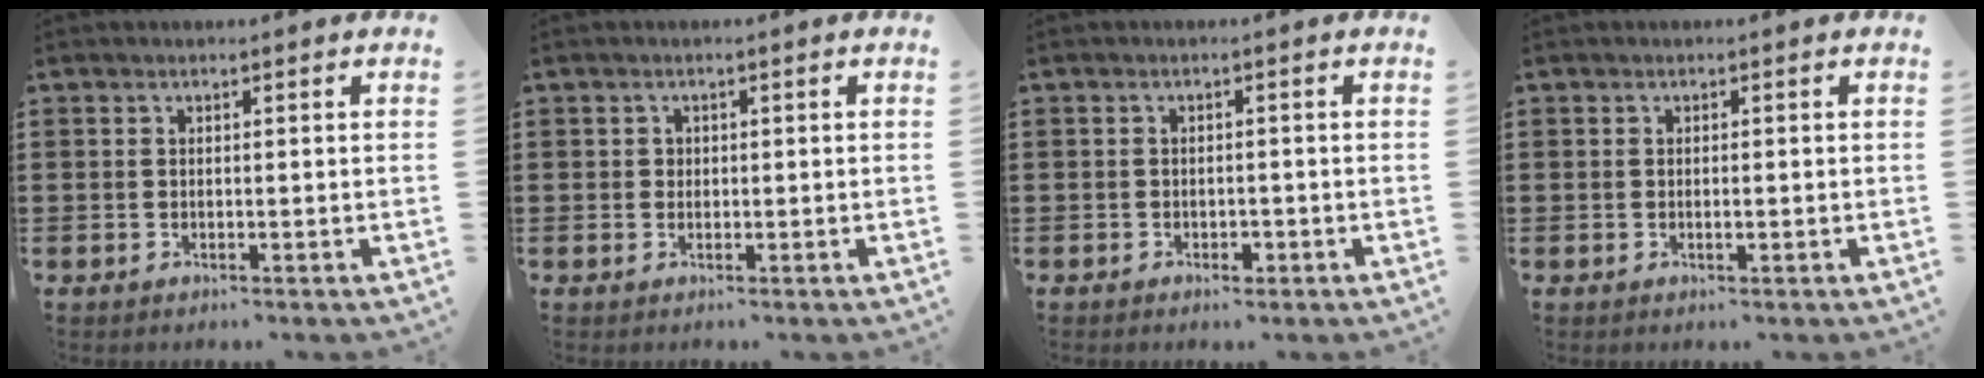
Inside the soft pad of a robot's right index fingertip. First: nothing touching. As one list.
[{"total": 0.9, "force": [0.2, 0.8, 0.2], "torque": [-0.006, 0.003, 0.003]}, {"total": 1.2, "force": [-0.8, 0.7, 0.4], "torque": [-0.010, -0.001, -0.018]}, {"total": 0.8, "force": [-0.2, 0.2, 0.7], "torque": [-0.014, -0.005, -0.002]}]